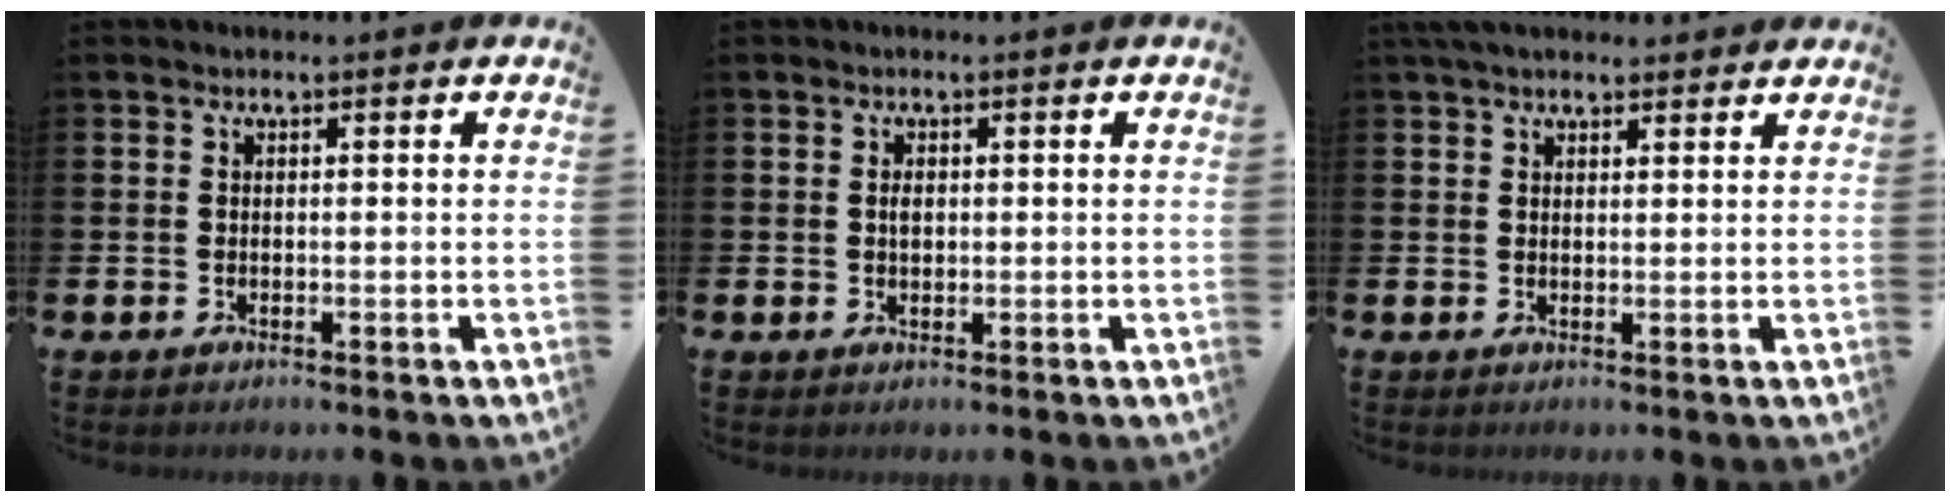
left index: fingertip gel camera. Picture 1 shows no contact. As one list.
[{"total": 1.1, "force": [0.2, 0.7, 0.7], "torque": [-0.001, -0.001, -0.001]}, {"total": 3.6, "force": [3.1, 1.3, 1.3], "torque": [-0.017, -0.010, 0.055]}]